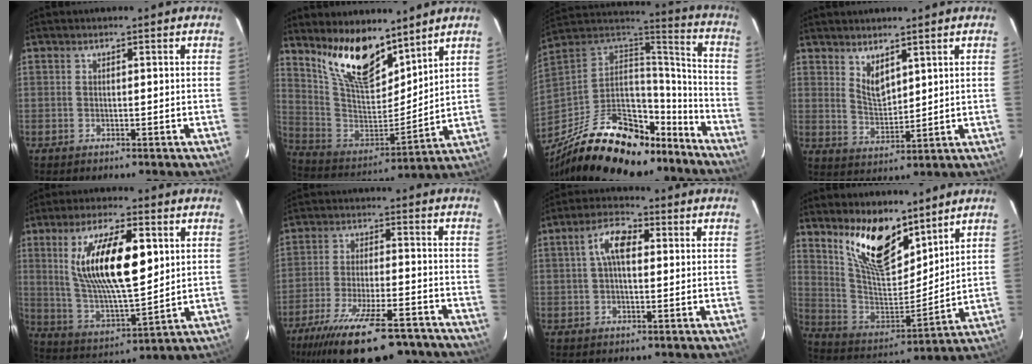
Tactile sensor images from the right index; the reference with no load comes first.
{"total": 16.1, "force": [11.9, 5.8, 9.1], "torque": [-0.179, -0.009, 0.236]}
{"total": 31.4, "force": [-22.1, 14.0, 17.4], "torque": [-0.318, 0.010, -0.329]}
{"total": 4.9, "force": [3.6, 1.9, 2.8], "torque": [-0.047, -0.009, 0.070]}
{"total": 17.8, "force": [5.1, 6.0, 16.0], "torque": [-0.300, -0.001, 0.102]}
{"total": 21.6, "force": [-16.5, 6.1, 12.6], "torque": [-0.241, -0.047, -0.247]}
{"total": 6.2, "force": [1.1, 3.0, 5.2], "torque": [-0.099, 0.019, 0.018]}
{"total": 15.9, "force": [11.2, 6.2, 9.4], "torque": [-0.181, -0.013, 0.219]}